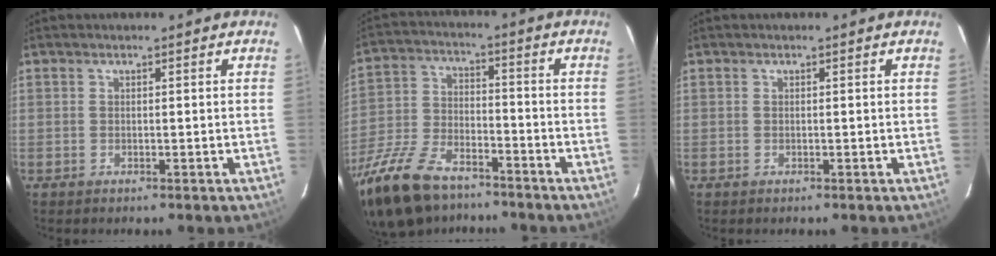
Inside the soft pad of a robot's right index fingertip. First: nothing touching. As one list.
[{"total": 21.6, "force": [-15.9, 9.3, 11.4], "torque": [-0.258, -0.028, -0.283]}, {"total": 0.0}]